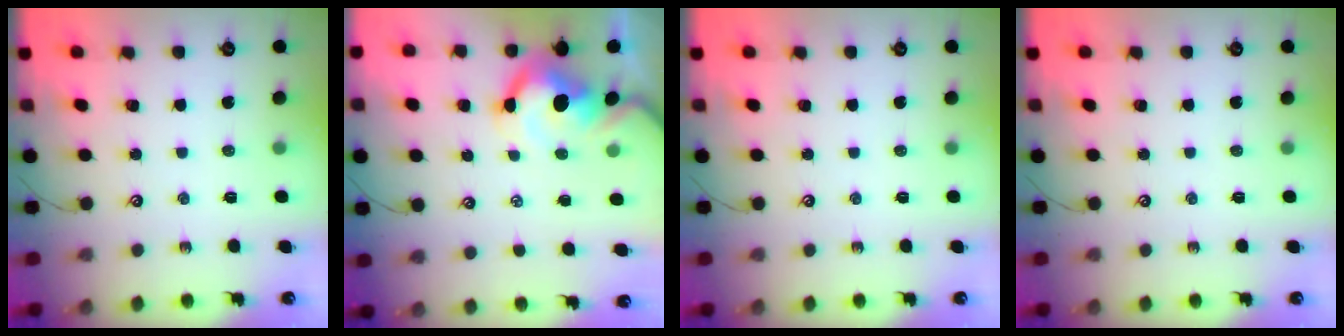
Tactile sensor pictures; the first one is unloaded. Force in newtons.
{"total": 8.6, "press": 8.5, "slide": 1.6}
{"total": 0.0}
{"total": 0.0}